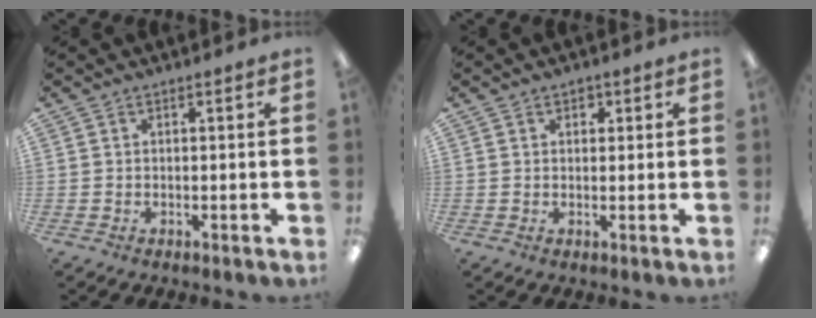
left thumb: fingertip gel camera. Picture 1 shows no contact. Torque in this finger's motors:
{"motor_torque": [-0.11, -0.10, 0.13, 0.08, -0.08]}